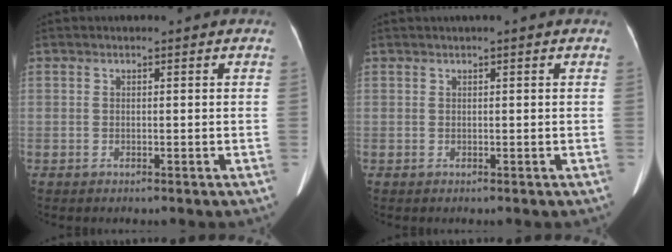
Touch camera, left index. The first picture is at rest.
{"total": 0.8, "force": [0.5, -0.2, 0.5], "torque": [-0.014, 0.007, 0.014]}